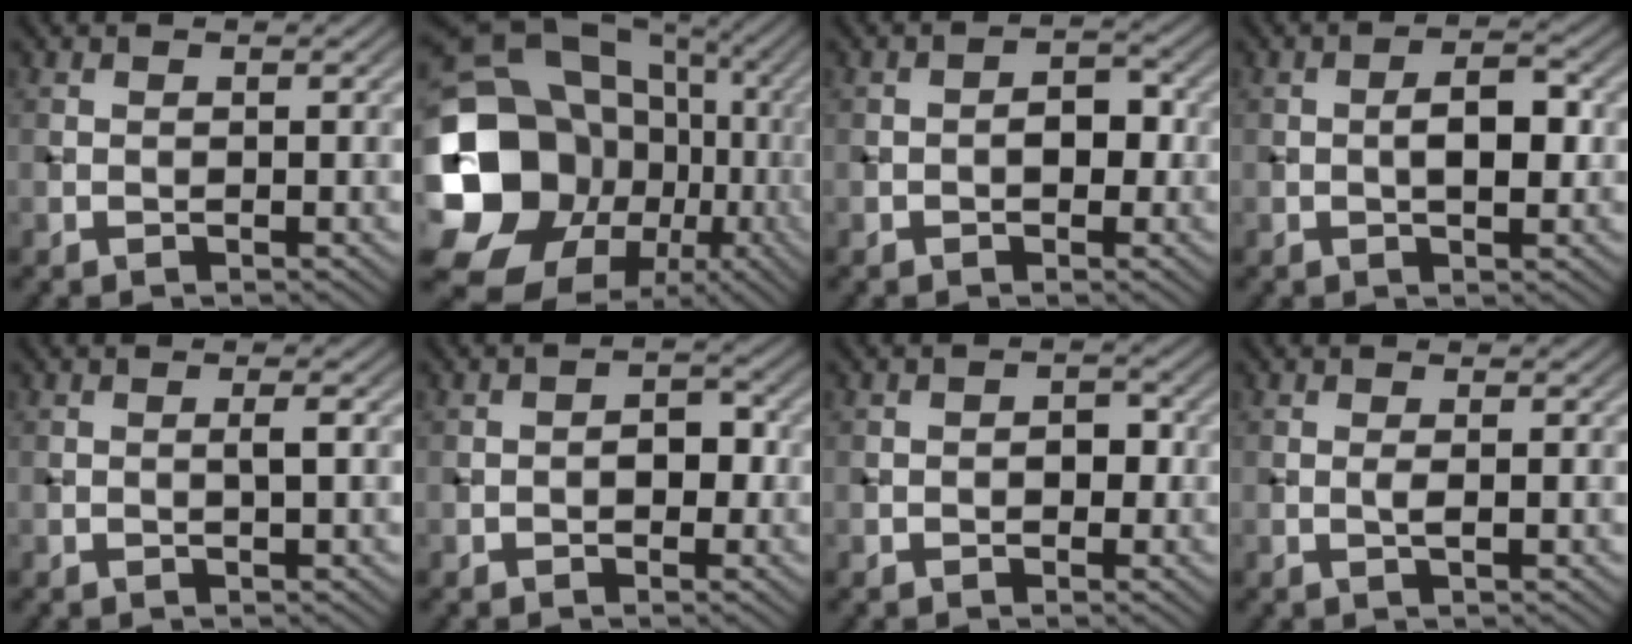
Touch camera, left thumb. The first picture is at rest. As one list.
[{"total": 21.9, "force": [-3.9, 18.6, 11.0], "torque": [-0.257, -0.047, -0.072]}, {"total": 2.7, "force": [-0.5, 1.7, 2.0], "torque": [-0.029, 0.001, -0.012]}, {"total": 4.0, "force": [-0.1, 1.7, 3.6], "torque": [-0.057, 0.005, -0.005]}, {"total": 1.0, "force": [0.1, 0.0, 1.0], "torque": [-0.020, 0.003, 0.000]}, {"total": 2.5, "force": [-0.5, 1.7, 1.8], "torque": [-0.026, 0.000, -0.012]}, {"total": 1.8, "force": [-0.3, 1.3, 1.3], "torque": [-0.019, -0.001, -0.008]}, {"total": 1.0, "force": [0.1, 0.0, 1.0], "torque": [-0.021, 0.000, -0.001]}]